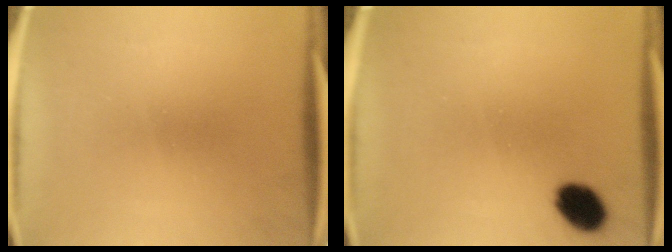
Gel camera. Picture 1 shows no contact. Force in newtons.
{"total": 6.4}